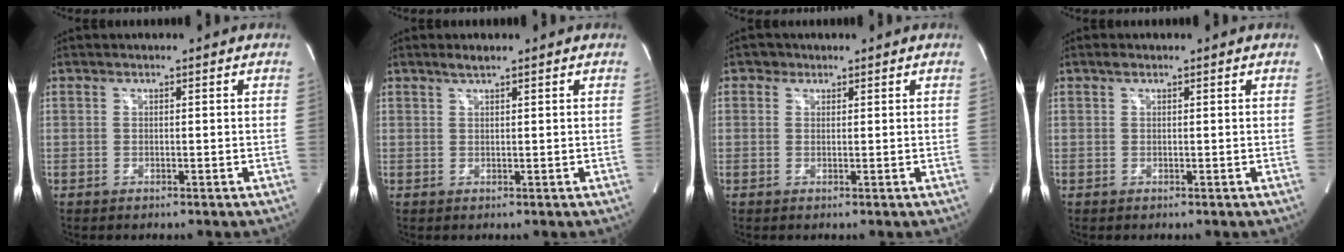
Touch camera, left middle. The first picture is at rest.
{"total": 1.4, "force": [1.2, -0.1, 0.8], "torque": [-0.021, 0.001, 0.025]}
{"total": 1.3, "force": [0.8, 1.0, 0.1], "torque": [0.001, 0.001, 0.009]}
{"total": 0.7, "force": [0.5, 0.2, 0.5], "torque": [-0.013, 0.006, 0.010]}